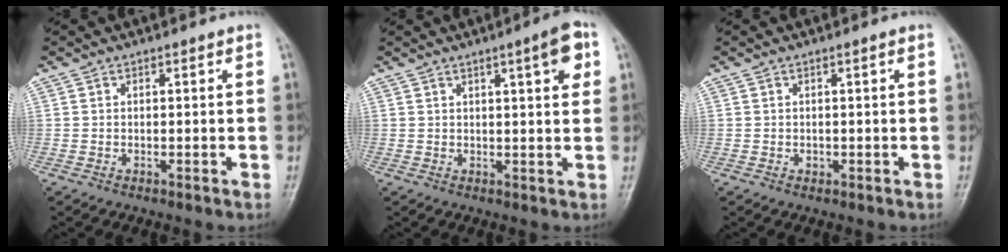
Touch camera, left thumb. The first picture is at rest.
{"total": 5.6, "force": [2.5, 1.0, 4.9], "torque": [-0.060, -0.006, 0.031]}
{"total": 0.6, "force": [-0.1, 0.5, 0.4], "torque": [-0.003, 0.004, -0.001]}